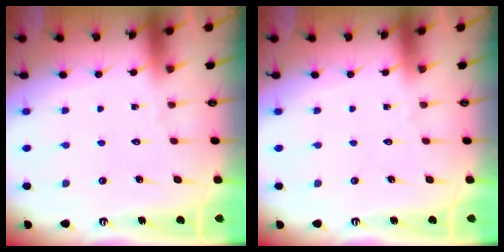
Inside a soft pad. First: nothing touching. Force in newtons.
{"total": 0.0}